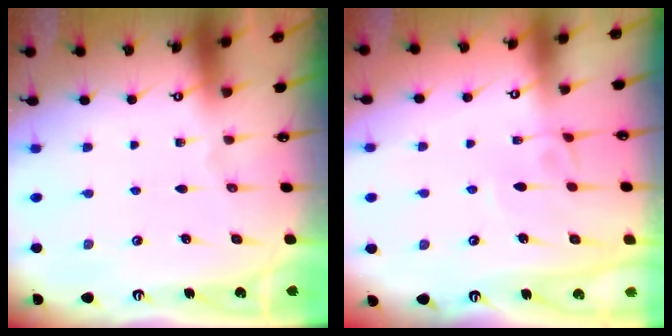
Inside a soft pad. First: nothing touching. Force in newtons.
{"total": 1.9, "press": 1.9, "slide": 0.2}